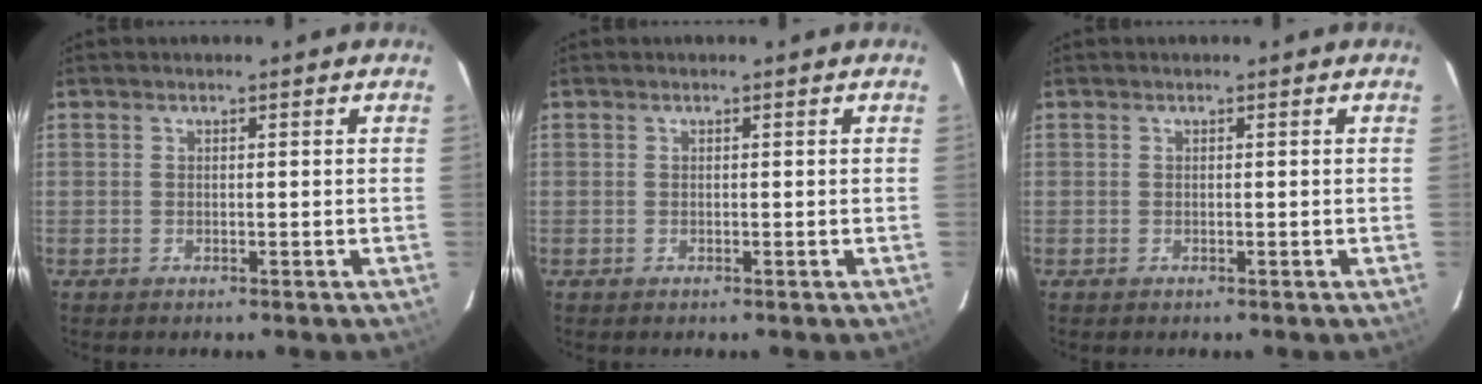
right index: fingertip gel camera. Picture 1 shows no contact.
{"total": 0.0}
{"total": 0.0}